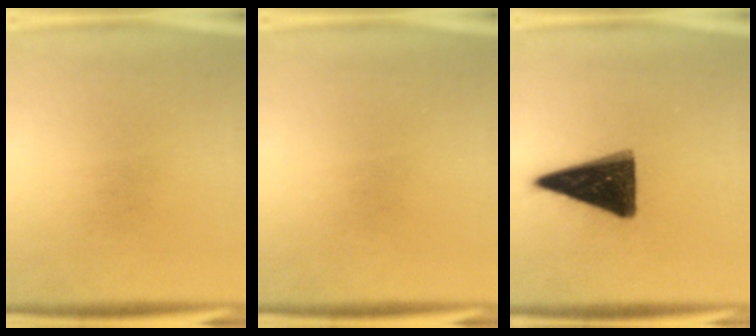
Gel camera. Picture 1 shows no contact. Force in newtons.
{"total": 0.0}
{"total": 15.0}